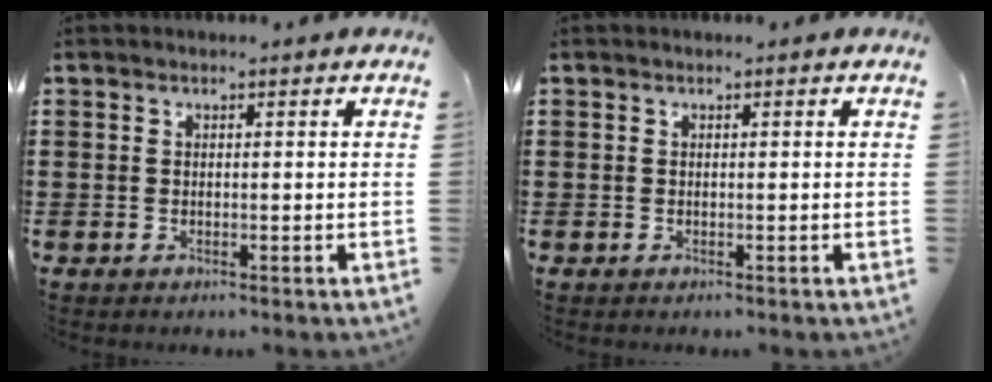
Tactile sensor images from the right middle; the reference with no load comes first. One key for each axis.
{"total": 0.0}